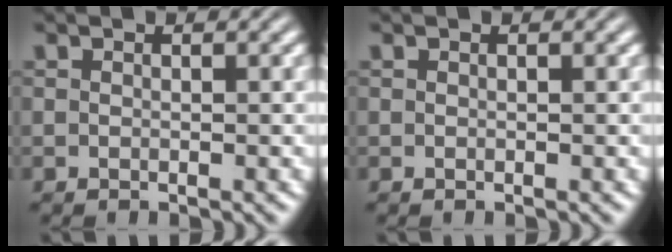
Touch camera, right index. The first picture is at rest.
{"total": 0.0}